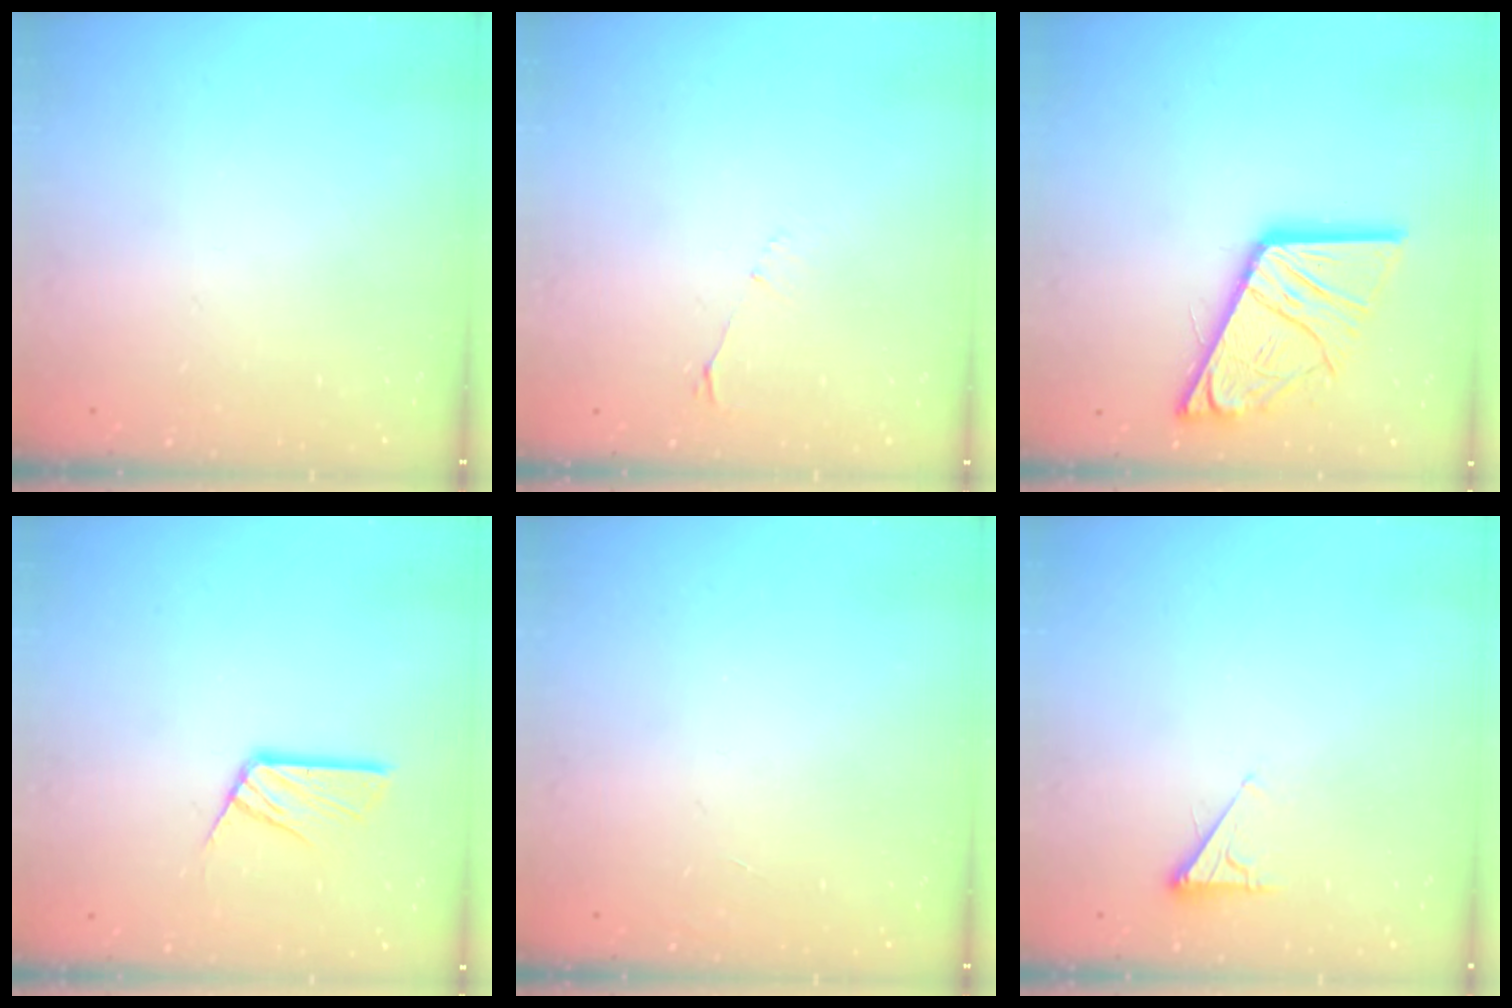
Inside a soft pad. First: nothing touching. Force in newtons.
{"total": 3.2, "press": 3.1, "slide": 0.4}
{"total": 19.6, "press": 19.5, "slide": 2.2}
{"total": 10.6, "press": 10.6, "slide": 0.8}
{"total": 0.0}
{"total": 2.5, "press": 2.5, "slide": 0.4}